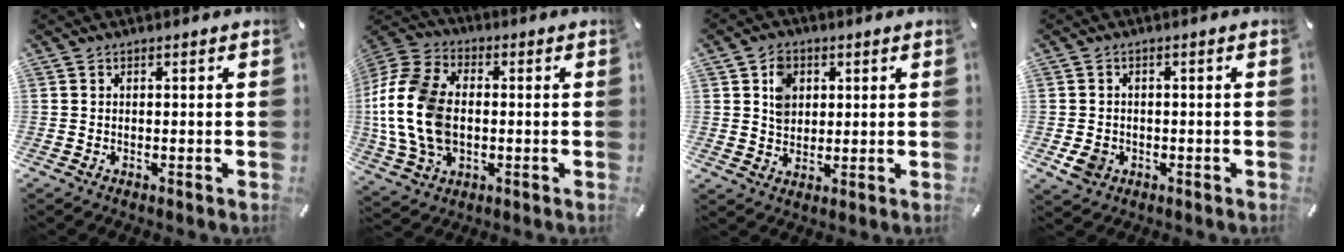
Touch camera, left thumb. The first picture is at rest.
{"total": 18.2, "force": [-1.4, 12.9, 12.8], "torque": [-0.292, 0.008, -0.027]}
{"total": 6.1, "force": [1.8, 5.3, 2.5], "torque": [-0.039, 0.002, 0.030]}
{"total": 3.9, "force": [-1.2, 3.4, 1.6], "torque": [-0.031, -0.003, -0.023]}